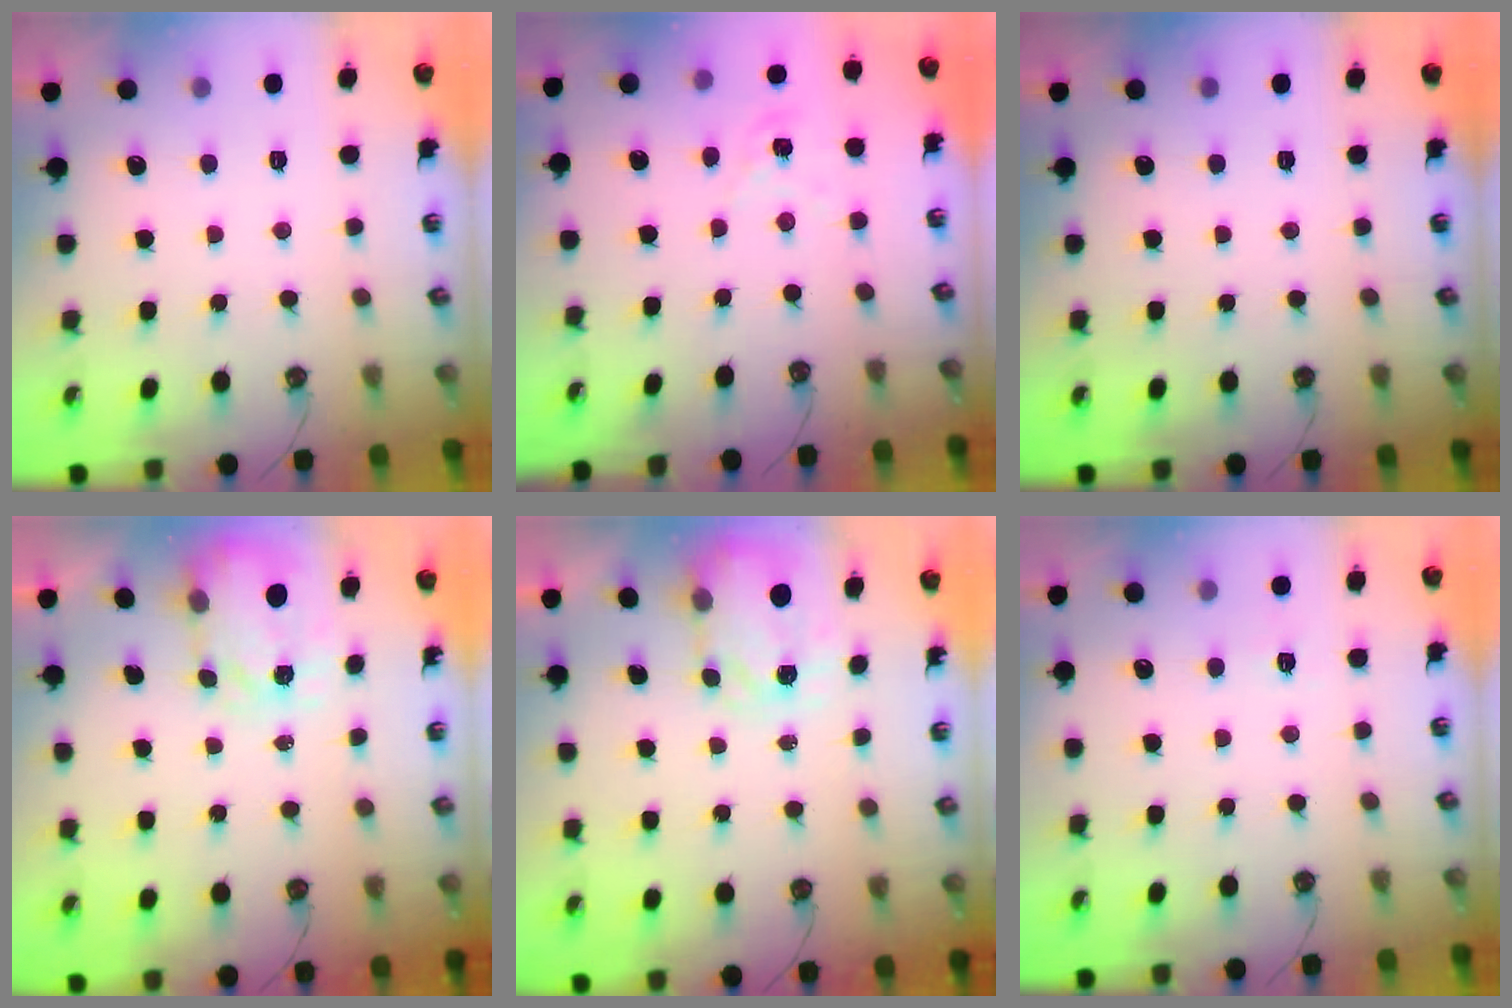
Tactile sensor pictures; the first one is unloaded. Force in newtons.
{"total": 1.2, "press": 1.1, "slide": 0.2}
{"total": 0.0}
{"total": 3.5, "press": 3.5, "slide": 0.4}
{"total": 3.7, "press": 3.6, "slide": 0.5}
{"total": 2.7, "press": 2.7, "slide": 0.3}